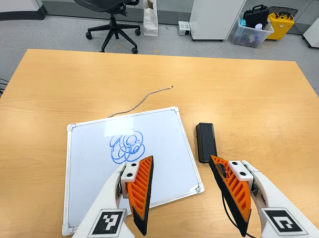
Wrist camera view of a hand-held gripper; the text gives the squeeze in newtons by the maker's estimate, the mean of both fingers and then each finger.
{"total": 0.0}